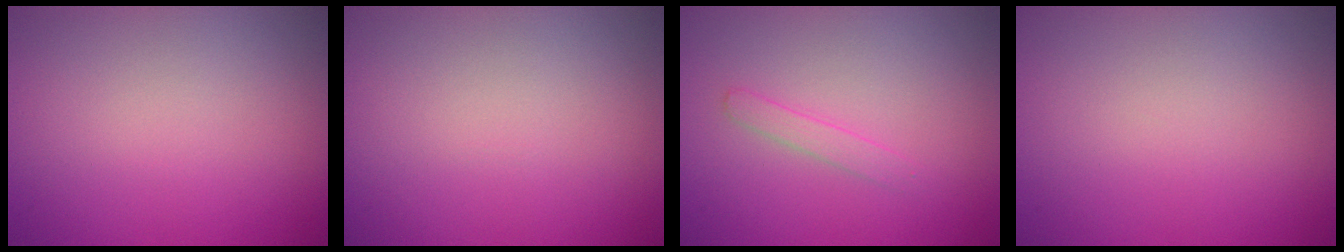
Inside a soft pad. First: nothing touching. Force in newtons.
{"total": 0.0}
{"total": 1.2, "press": 1.2, "slide": 0.0}
{"total": 0.0}